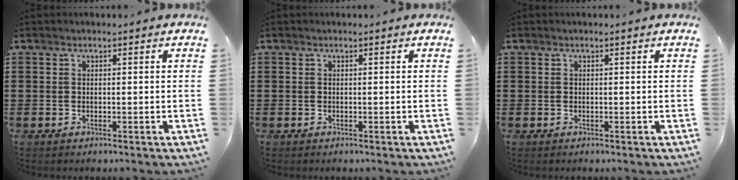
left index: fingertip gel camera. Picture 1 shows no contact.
{"total": 0.0}
{"total": 0.0}